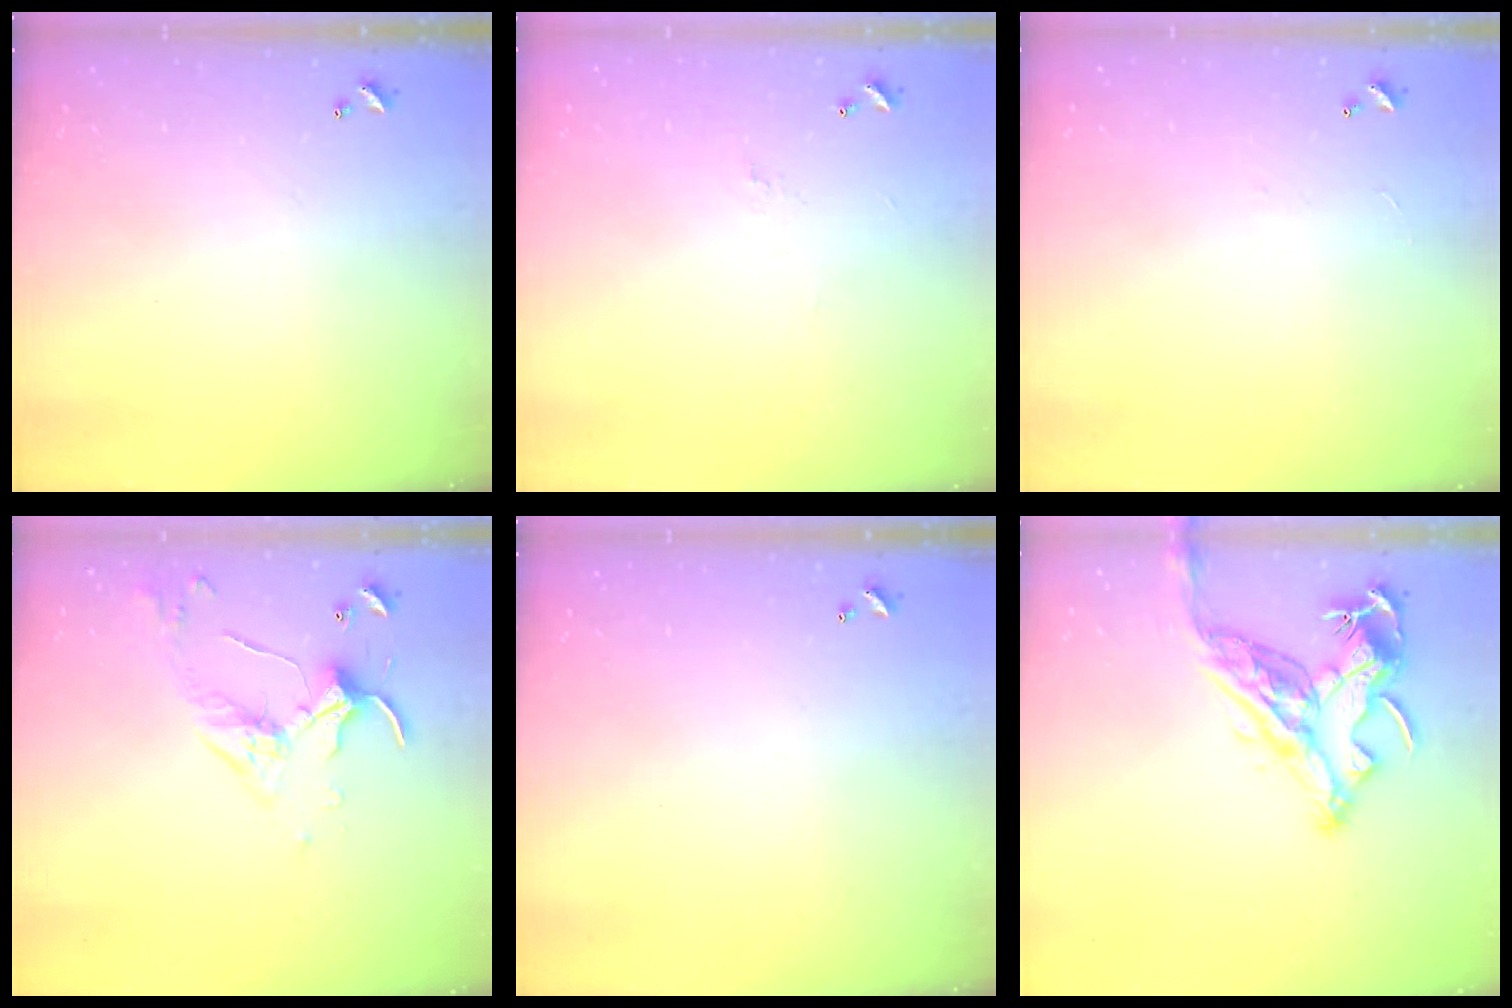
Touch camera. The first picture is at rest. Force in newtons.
{"total": 1.6, "press": 1.5, "slide": 0.5}
{"total": 1.3, "press": 1.3, "slide": 0.4}
{"total": 3.7, "press": 3.7, "slide": 0.5}
{"total": 0.0}
{"total": 16.2, "press": 16.1, "slide": 2.1}